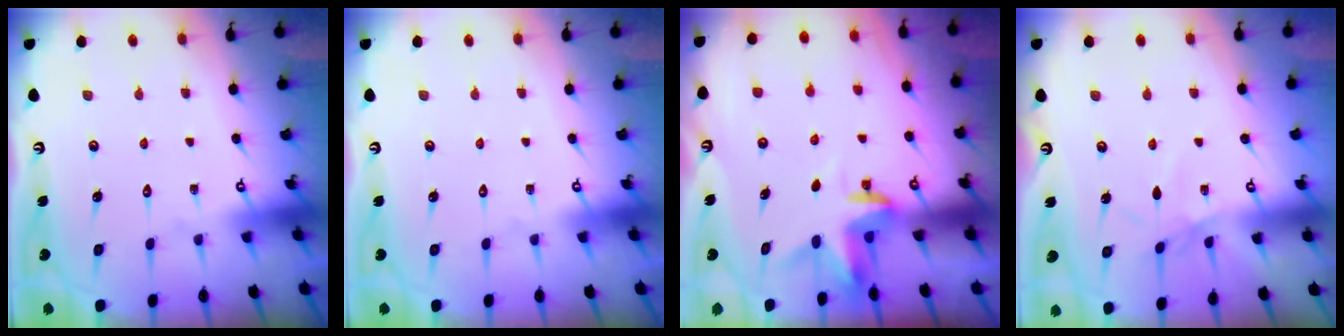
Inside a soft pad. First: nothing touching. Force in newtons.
{"total": 0.0}
{"total": 3.5, "press": 3.5, "slide": 0.2}
{"total": 2.9, "press": 2.9, "slide": 0.5}